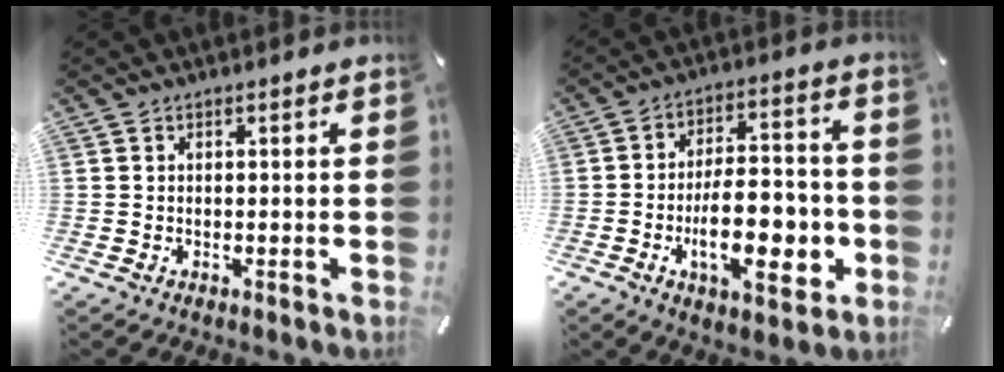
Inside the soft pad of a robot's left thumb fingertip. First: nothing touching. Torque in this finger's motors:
{"motor_torque": [-0.04, 2.06, 1.10, 0.71, 0.43]}